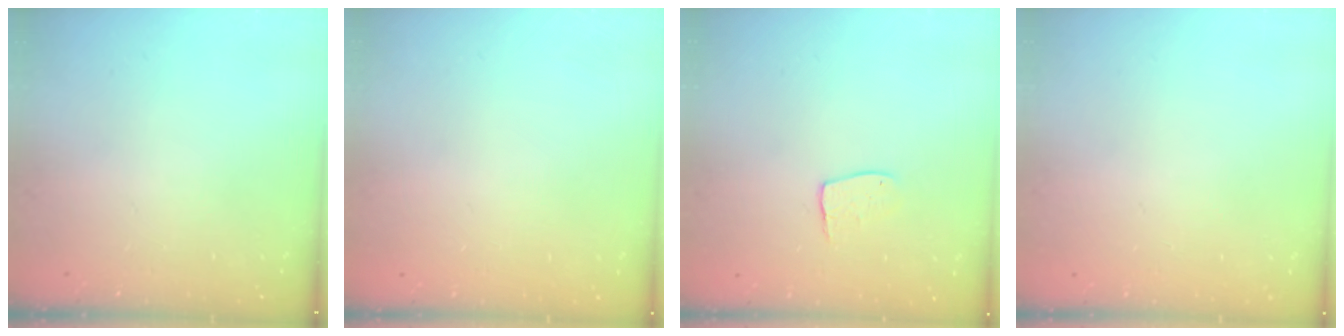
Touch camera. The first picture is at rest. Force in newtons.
{"total": 0.0}
{"total": 6.6, "press": 6.6, "slide": 0.4}
{"total": 0.0}